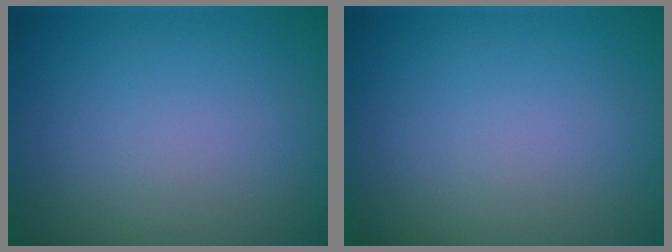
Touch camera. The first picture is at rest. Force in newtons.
{"total": 0.0}